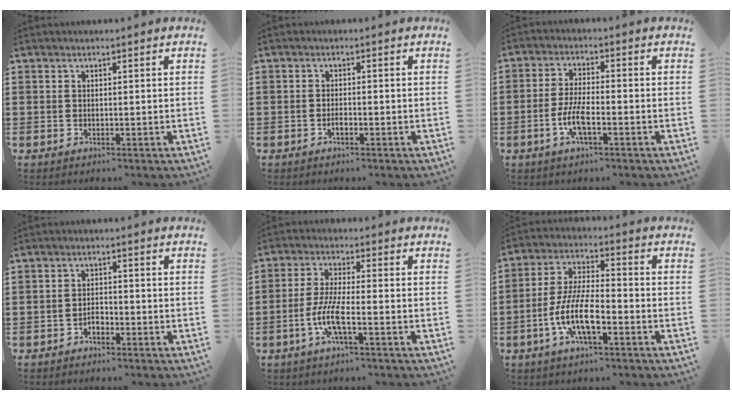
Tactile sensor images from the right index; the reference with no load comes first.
{"total": 1.3, "force": [-0.7, 0.5, 0.9], "torque": [-0.020, -0.003, -0.013]}
{"total": 5.3, "force": [-2.1, 1.5, 4.7], "torque": [-0.113, -0.008, -0.046]}
{"total": 1.8, "force": [-1.3, 0.9, 0.9], "torque": [-0.021, 0.002, -0.026]}
{"total": 6.5, "force": [-2.7, 1.3, 5.8], "torque": [-0.140, -0.014, -0.059]}
{"total": 9.6, "force": [-3.7, 3.2, 8.3], "torque": [-0.191, -0.009, -0.075]}